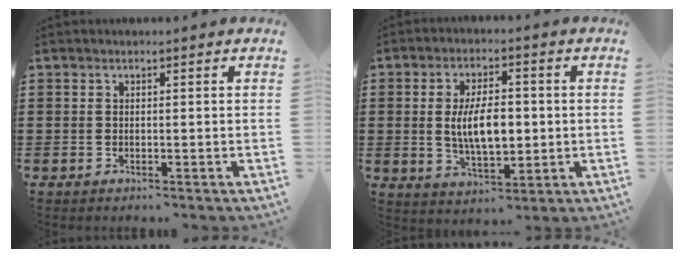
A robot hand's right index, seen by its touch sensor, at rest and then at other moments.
{"total": 7.9, "force": [0.2, 3.7, 7.0], "torque": [-0.120, -0.004, -0.006]}